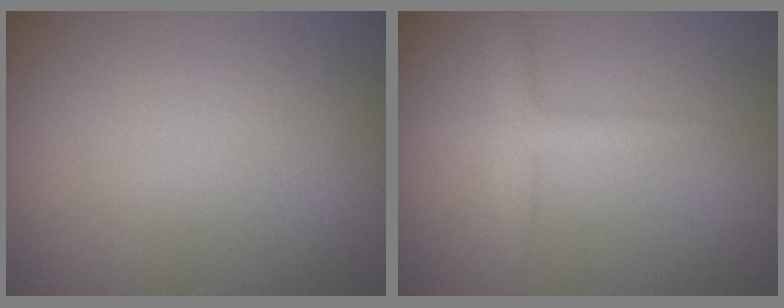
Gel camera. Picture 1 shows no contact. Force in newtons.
{"total": 2.2, "press": 2.2, "slide": 0.1}